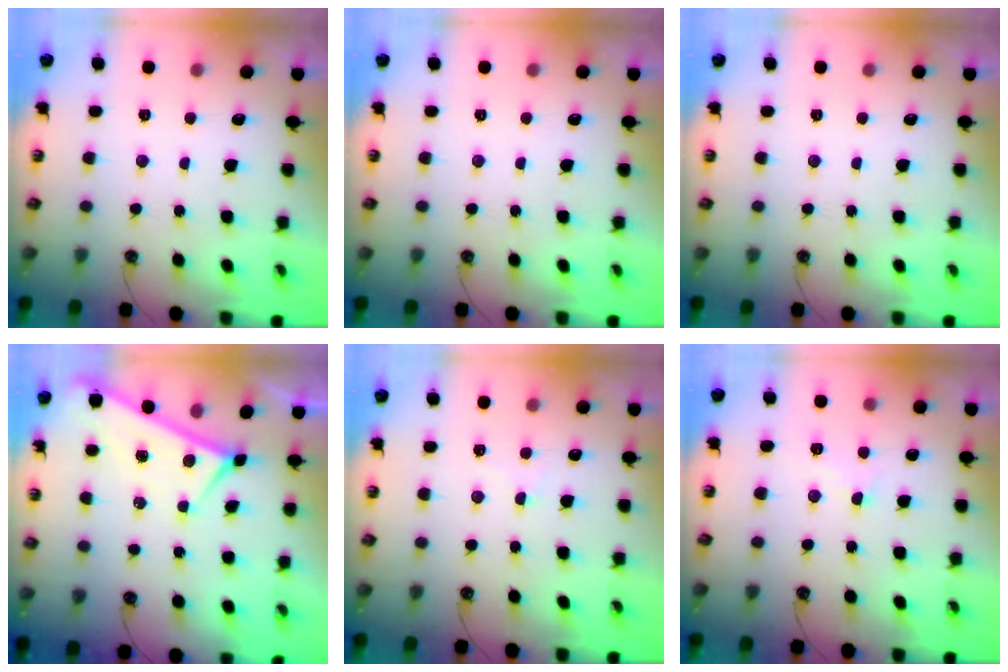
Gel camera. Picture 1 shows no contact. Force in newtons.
{"total": 0.0}
{"total": 0.0}
{"total": 0.0}
{"total": 1.4, "press": 1.3, "slide": 0.5}
{"total": 2.6, "press": 2.6, "slide": 0.5}